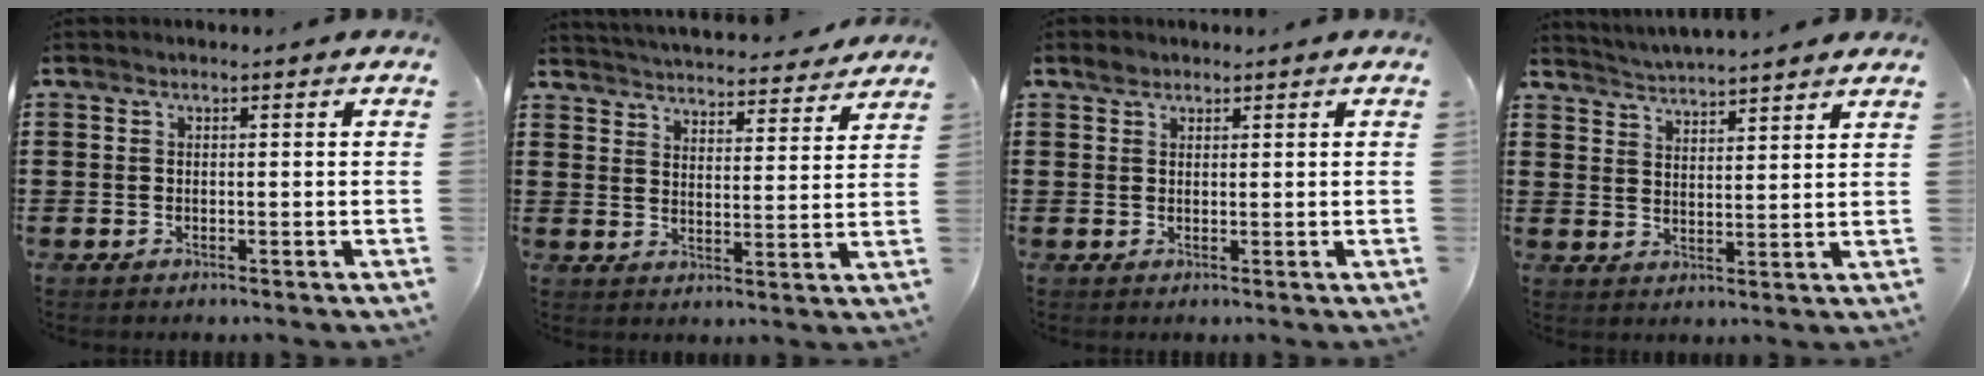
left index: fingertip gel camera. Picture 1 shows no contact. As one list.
[{"total": 4.2, "force": [4.2, -0.4, 0.0], "torque": [-0.021, -0.034, 0.071]}, {"total": 1.2, "force": [1.0, 0.6, 0.3], "torque": [-0.007, 0.003, 0.020]}, {"total": 3.7, "force": [3.6, -0.6, -0.2], "torque": [-0.010, -0.020, 0.063]}]